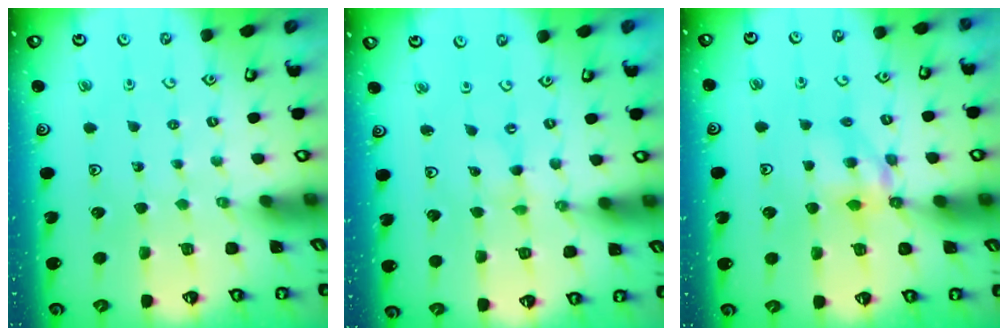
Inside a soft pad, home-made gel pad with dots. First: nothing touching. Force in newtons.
{"total": 0.0}
{"total": 6.3, "press": 6.3, "slide": 0.2}